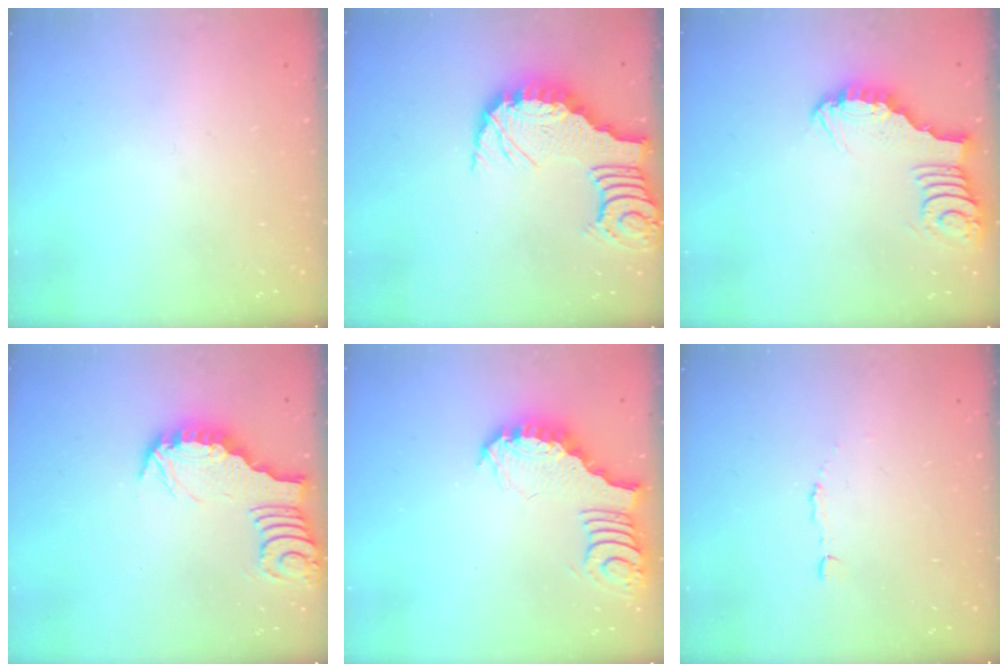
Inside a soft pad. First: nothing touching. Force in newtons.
{"total": 7.1, "press": 7.0, "slide": 0.8}
{"total": 3.6, "press": 3.6, "slide": 0.2}
{"total": 3.2, "press": 3.2, "slide": 0.3}
{"total": 3.9, "press": 3.8, "slide": 0.6}
{"total": 2.2, "press": 2.2, "slide": 0.1}